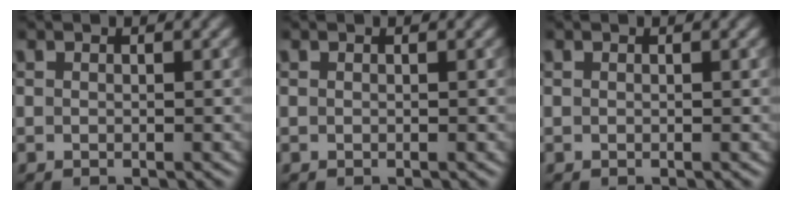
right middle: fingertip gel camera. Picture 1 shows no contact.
{"total": 0.0}
{"total": 0.0}